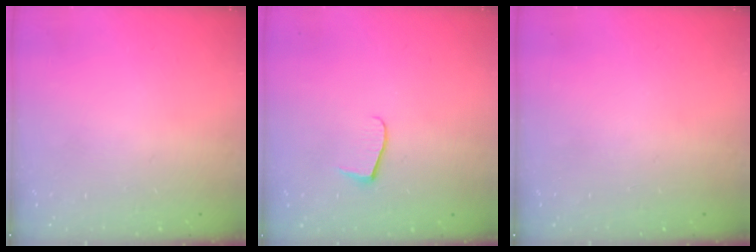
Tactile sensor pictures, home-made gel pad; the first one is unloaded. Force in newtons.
{"total": 7.0, "press": 6.9, "slide": 0.5}
{"total": 0.0}